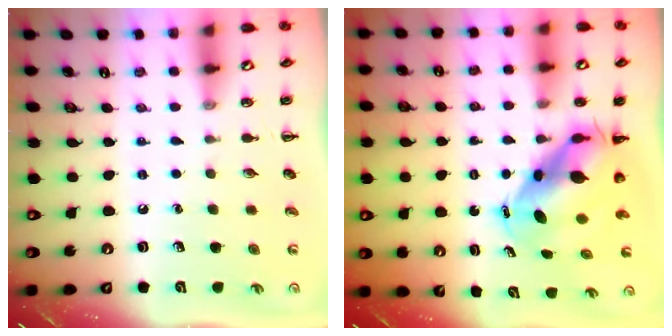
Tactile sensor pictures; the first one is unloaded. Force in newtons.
{"total": 8.1, "press": 7.9, "slide": 1.9}